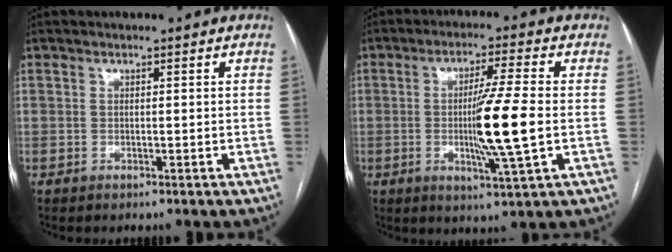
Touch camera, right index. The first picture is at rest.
{"total": 10.3, "force": [-1.2, -0.6, 10.2], "torque": [-0.182, -0.013, -0.024]}